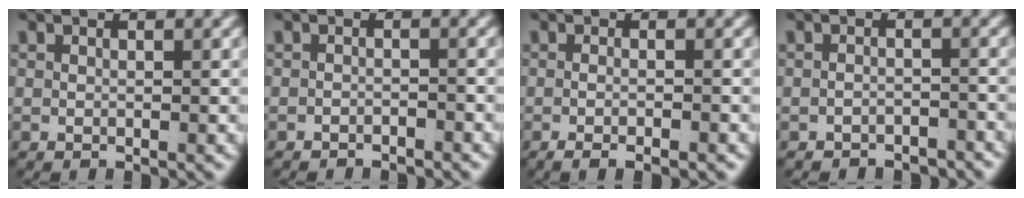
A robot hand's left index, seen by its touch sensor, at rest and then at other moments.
{"total": 1.5, "force": [-1.5, -0.2, 0.0], "torque": [0.000, -0.009, -0.021]}
{"total": 2.3, "force": [-2.0, 0.0, 1.3], "torque": [-0.021, -0.005, -0.028]}
{"total": 2.5, "force": [-2.5, 0.1, 0.0], "torque": [0.002, -0.011, -0.037]}